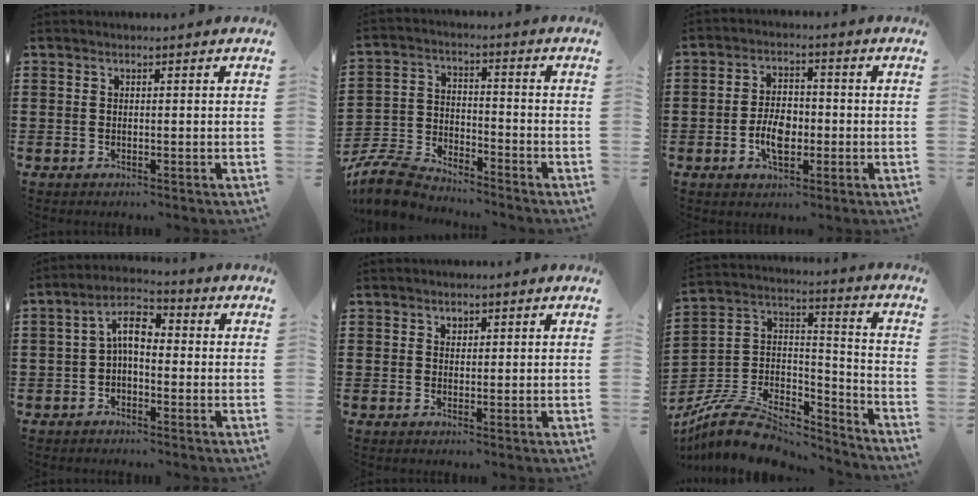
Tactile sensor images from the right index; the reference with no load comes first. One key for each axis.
{"total": 7.3, "fx": -6.9, "fy": 1.5, "fz": 1.8, "tx": -0.057, "ty": 0.009, "tz": -0.142}
{"total": 5.7, "fx": -1.5, "fy": 3.3, "fz": 4.4, "tx": -0.086, "ty": 0.001, "tz": -0.031}
{"total": 5.3, "fx": -0.2, "fy": 2.4, "fz": 4.7, "tx": -0.098, "ty": 0.011, "tz": -0.009}
{"total": 0.8, "fx": 0.5, "fy": 0.6, "fz": 0.2, "tx": -0.006, "ty": 0.000, "tz": 0.011}
{"total": 9.7, "fx": -7.7, "fy": 3.9, "fz": 4.3, "tx": -0.094, "ty": 0.017, "tz": -0.149}